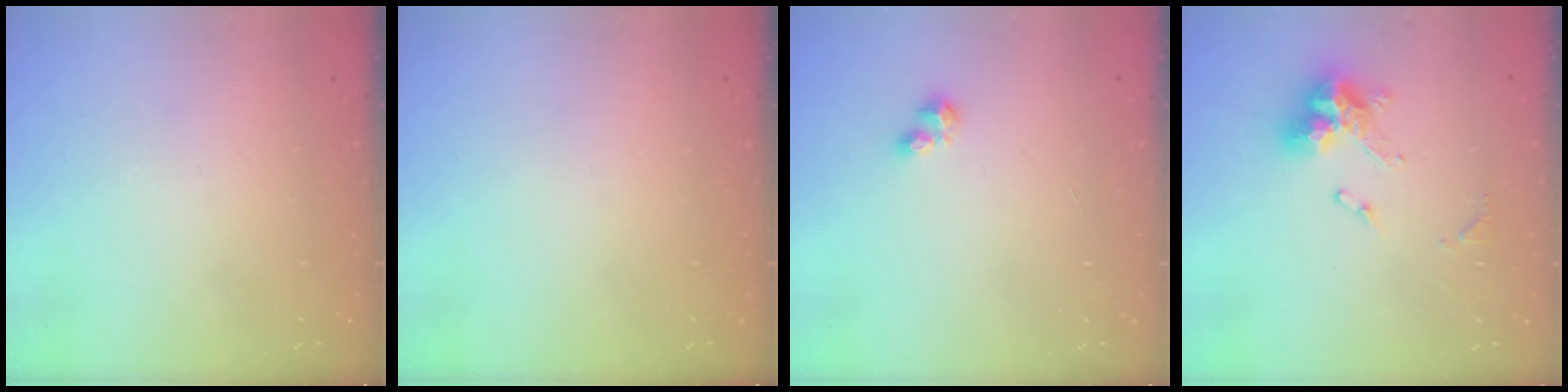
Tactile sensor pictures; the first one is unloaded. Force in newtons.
{"total": 0.0}
{"total": 2.5, "press": 2.5, "slide": 0.4}
{"total": 11.0, "press": 10.9, "slide": 0.8}